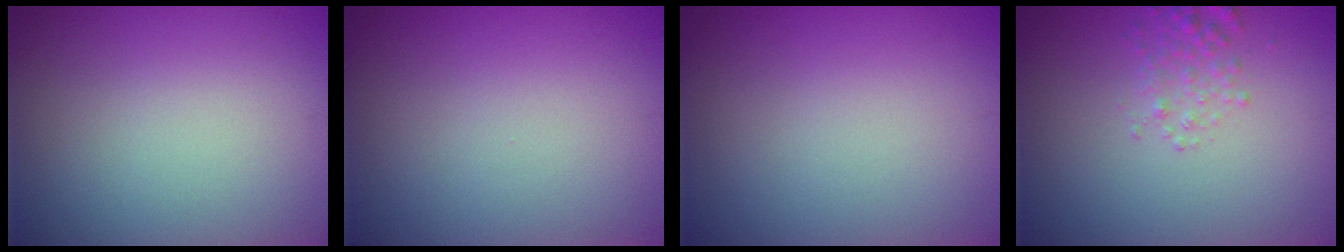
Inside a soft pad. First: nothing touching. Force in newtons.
{"total": 0.0}
{"total": 0.0}
{"total": 1.7, "press": 1.7, "slide": 0.1}